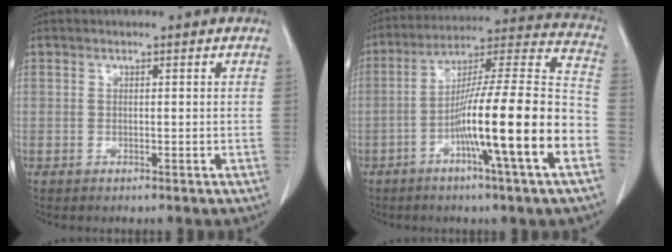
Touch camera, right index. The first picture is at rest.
{"total": 18.8, "force": [-6.6, -0.3, 17.5], "torque": [-0.274, 0.003, -0.111]}